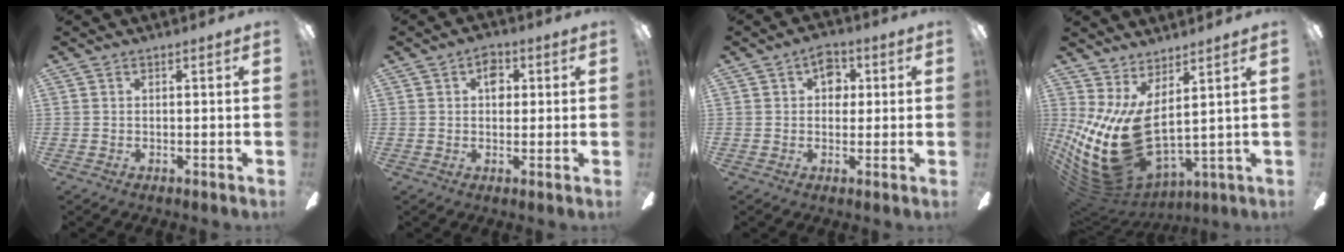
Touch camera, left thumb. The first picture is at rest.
{"total": 4.7, "force": [1.5, 3.3, 3.0], "torque": [-0.030, 0.000, 0.018]}
{"total": 5.6, "force": [1.9, 3.9, 3.5], "torque": [-0.033, 0.002, 0.026]}
{"total": 17.0, "force": [0.6, 8.1, 14.9], "torque": [-0.340, -0.034, 0.024]}